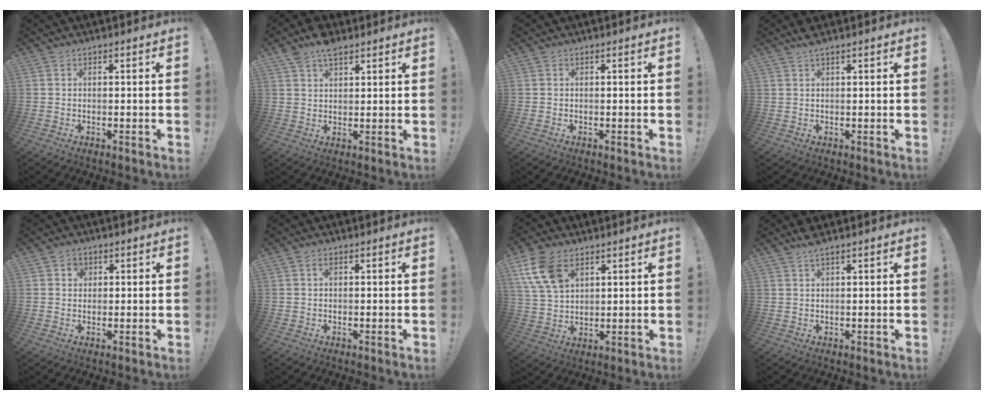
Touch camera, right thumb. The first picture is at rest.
{"total": 6.7, "force": [4.9, 3.2, 3.1], "torque": [-0.039, -0.024, 0.088]}
{"total": 0.0}
{"total": 2.3, "force": [2.1, 0.3, 1.1], "torque": [-0.022, -0.006, 0.037]}
{"total": 2.4, "force": [0.8, 2.1, 0.7], "torque": [-0.003, -0.004, 0.011]}
{"total": 0.8, "force": [0.3, 0.5, 0.6], "torque": [-0.006, 0.001, 0.004]}
{"total": 12.1, "force": [6.1, 7.6, 7.1], "torque": [-0.139, -0.019, 0.119]}
{"total": 3.0, "force": [2.6, 0.4, 1.5], "torque": [-0.025, -0.011, 0.045]}